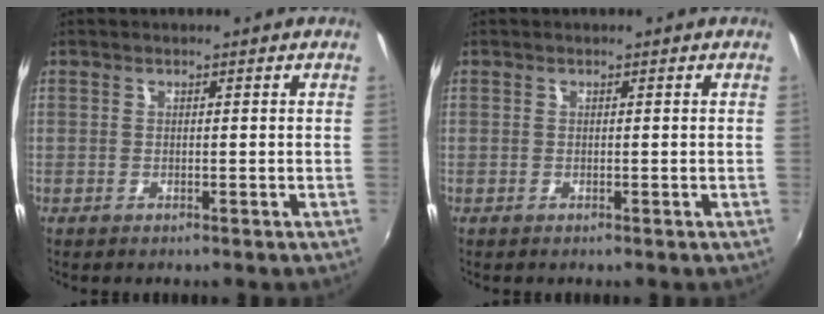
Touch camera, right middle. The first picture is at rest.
{"total": 0.0}